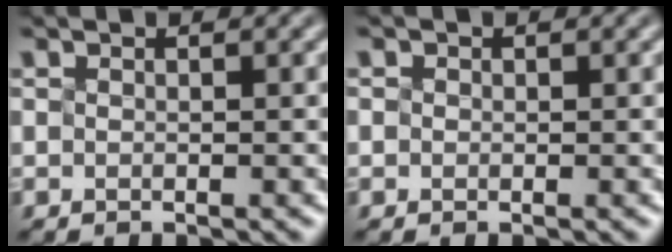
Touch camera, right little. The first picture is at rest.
{"total": 2.2, "force": [-0.8, -1.2, -1.6], "torque": [0.002, -0.012, 0.015]}